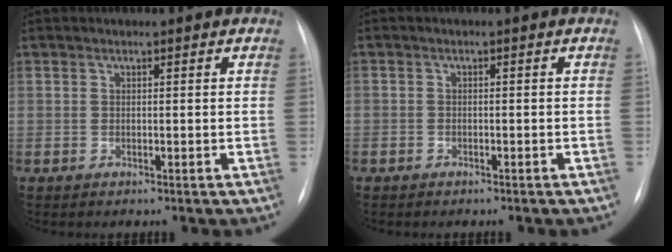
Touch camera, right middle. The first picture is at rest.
{"total": 1.5, "force": [-0.9, 1.1, 0.1], "torque": [-0.011, 0.004, -0.013]}